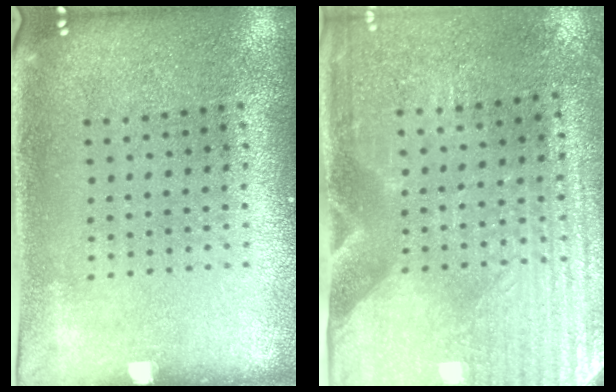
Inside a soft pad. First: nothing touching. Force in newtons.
{"total": 3.1, "press": 2.7, "slide": 1.5}